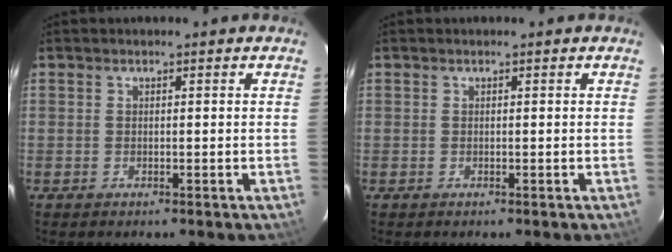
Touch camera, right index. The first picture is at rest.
{"total": 0.0}